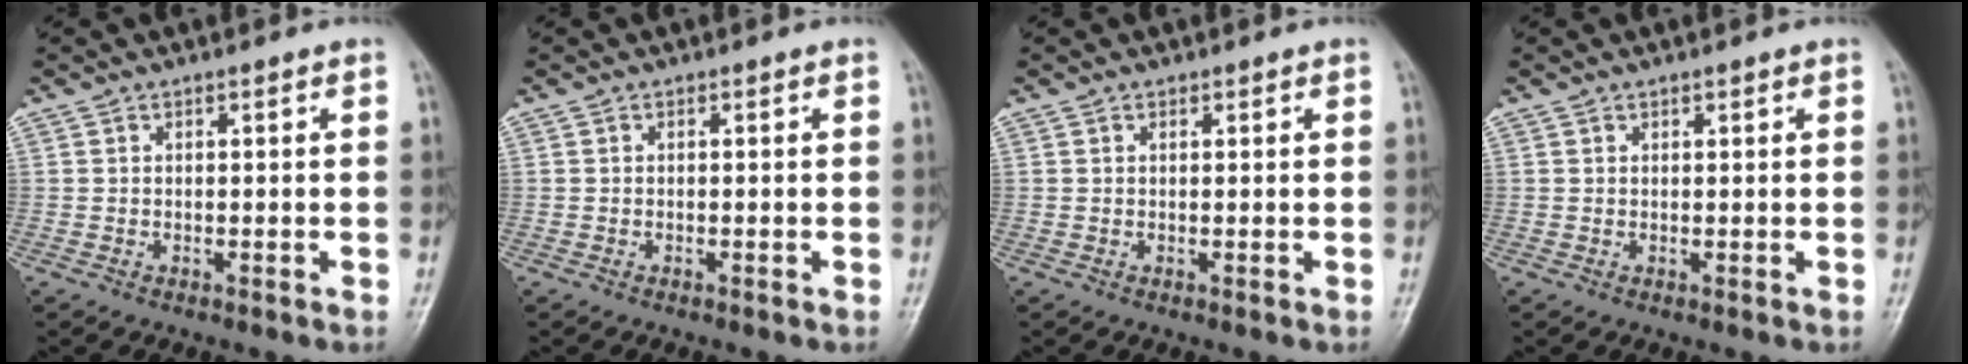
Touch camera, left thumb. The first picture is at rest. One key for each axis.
{"total": 0.0}
{"total": 0.6, "fx": 0.4, "fy": 0.4, "fz": 0.2, "tx": 0.000, "ty": -0.002, "tz": 0.005}
{"total": 0.6, "fx": 0.5, "fy": 0.3, "fz": 0.3, "tx": -0.001, "ty": -0.003, "tz": 0.007}